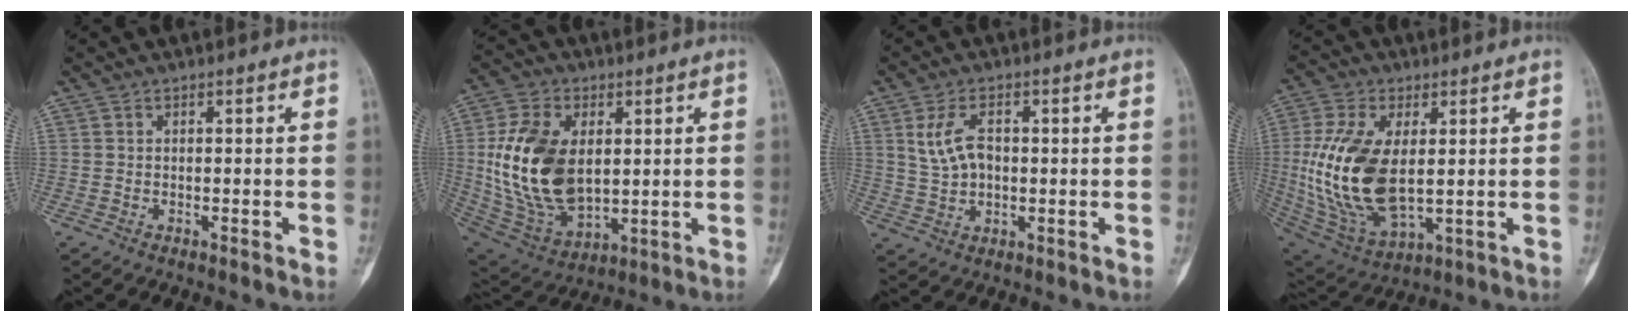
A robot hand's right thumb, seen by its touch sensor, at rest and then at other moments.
{"total": 20.3, "force": [2.1, 12.7, 15.7], "torque": [-0.288, -0.013, 0.055]}
{"total": 6.3, "force": [1.2, 3.9, 4.8], "torque": [-0.088, 0.012, 0.026]}
{"total": 19.2, "force": [1.2, 10.4, 16.2], "torque": [-0.337, -0.011, 0.038]}